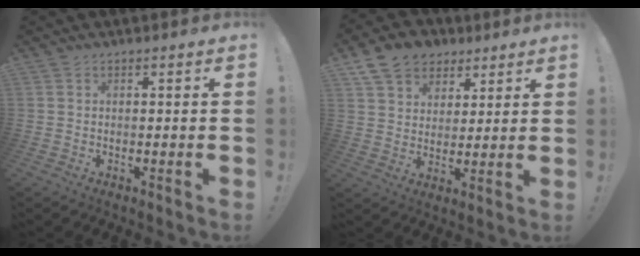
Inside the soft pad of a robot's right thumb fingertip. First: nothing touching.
{"total": 11.9, "force": [7.0, 8.8, 3.8], "torque": [-0.057, -0.039, 0.138]}